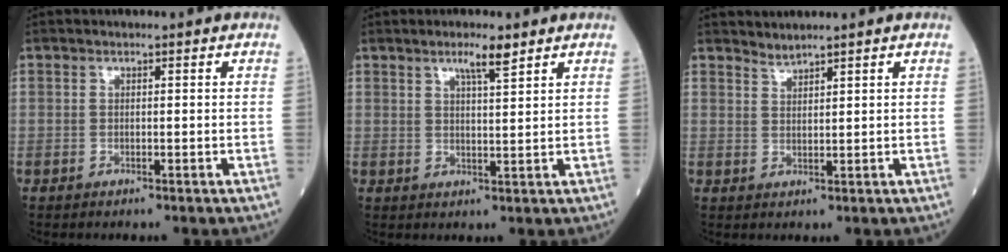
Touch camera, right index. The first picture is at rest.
{"total": 3.8, "force": [2.7, 0.2, 2.6], "torque": [-0.051, 0.000, 0.048]}
{"total": 1.7, "force": [1.6, -0.4, -0.1], "torque": [-0.002, -0.002, 0.036]}